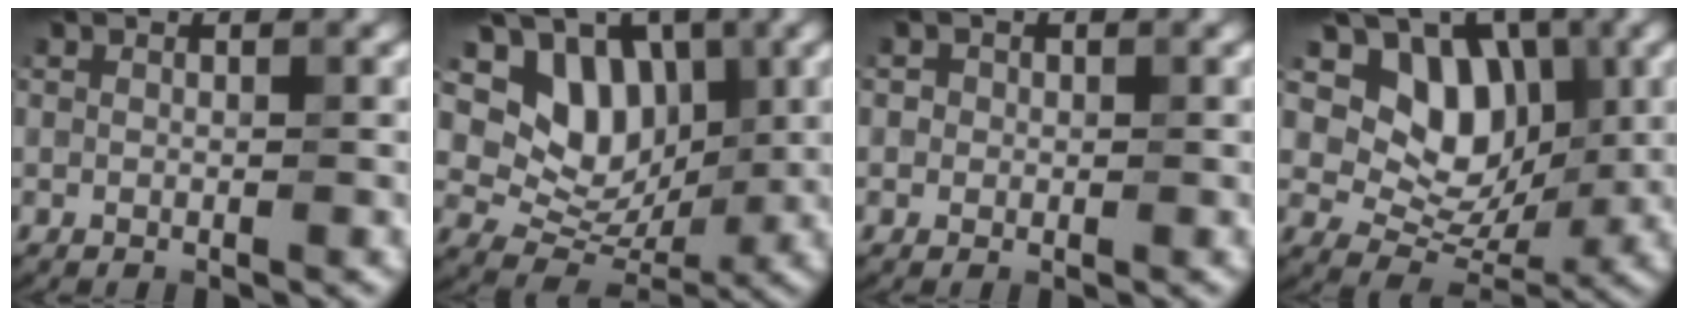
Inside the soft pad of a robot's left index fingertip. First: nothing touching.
{"total": 7.2, "force": [2.7, 5.5, 3.7], "torque": [-0.054, -0.011, 0.040]}
{"total": 1.2, "force": [0.1, 1.1, 0.2], "torque": [0.007, 0.003, -0.010]}
{"total": 8.2, "force": [2.7, 6.2, 4.6], "torque": [-0.067, -0.010, 0.036]}